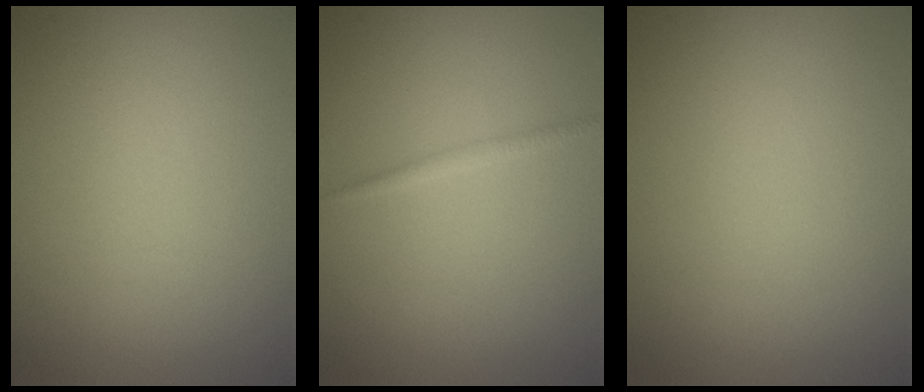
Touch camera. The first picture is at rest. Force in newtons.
{"total": 0.8, "press": 0.8, "slide": 0.0}
{"total": 0.0}